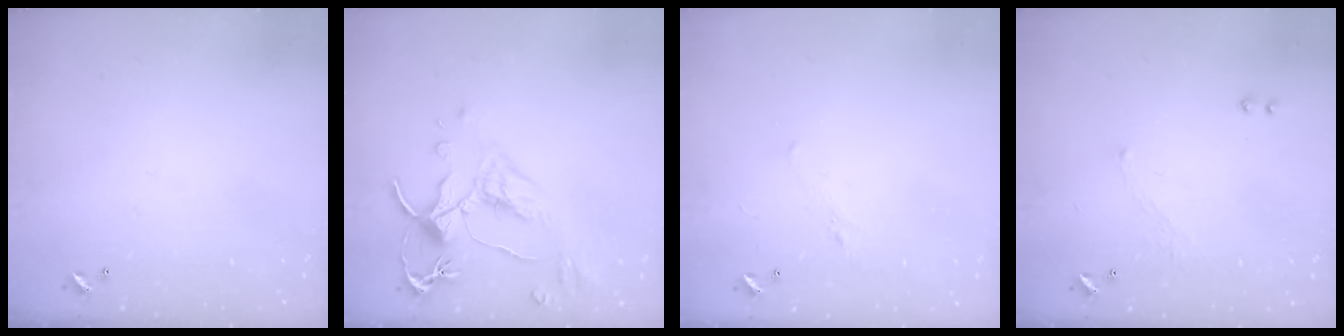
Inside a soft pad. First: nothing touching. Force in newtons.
{"total": 2.5, "press": 2.1, "slide": 1.4}
{"total": 0.7, "press": 0.2, "slide": 0.6}
{"total": 4.0, "press": 4.0, "slide": 0.7}